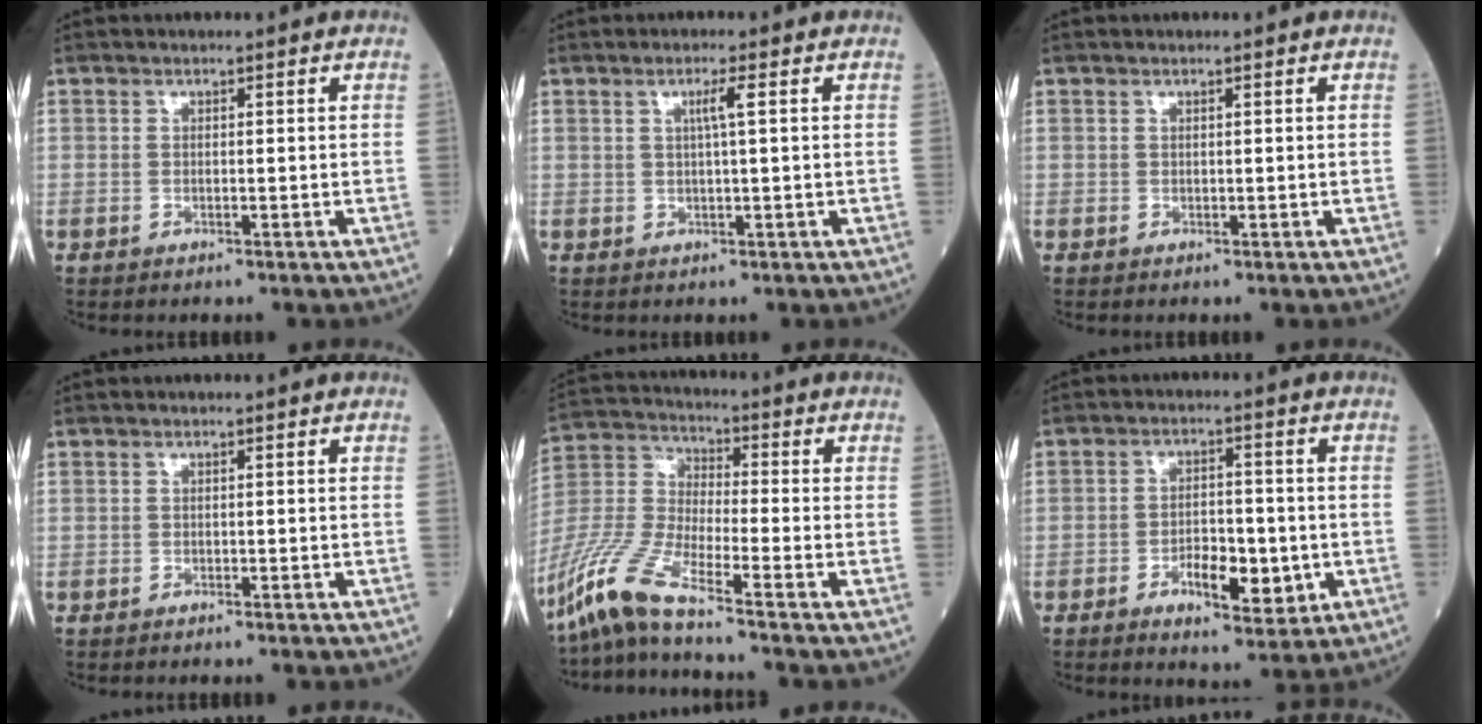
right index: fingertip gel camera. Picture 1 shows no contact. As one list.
[{"total": 2.4, "force": [0.9, -0.3, 2.2], "torque": [-0.034, -0.001, 0.014]}, {"total": 0.0}, {"total": 0.0}, {"total": 10.6, "force": [-8.4, -0.2, 6.5], "torque": [-0.151, -0.016, -0.177]}, {"total": 7.1, "force": [-2.2, 3.0, 6.0], "torque": [-0.089, 0.001, -0.031]}]